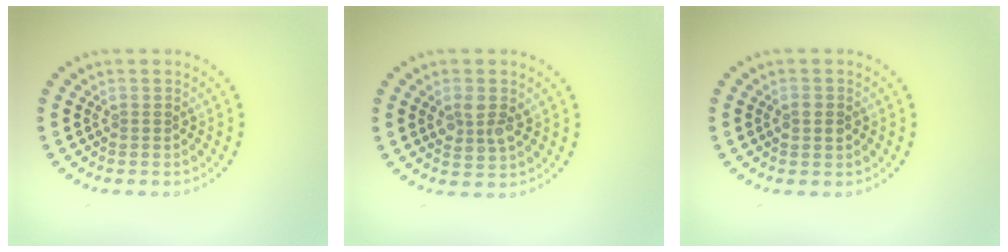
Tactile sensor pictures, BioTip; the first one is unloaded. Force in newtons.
{"total": 2.6, "press": 2.5, "slide": 0.5}
{"total": 1.7, "press": 1.7, "slide": 0.1}